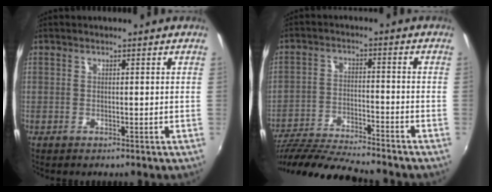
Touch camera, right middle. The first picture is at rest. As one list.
[{"total": 15.9, "force": [-14.3, 0.9, 6.9], "torque": [-0.144, -0.029, -0.247]}]